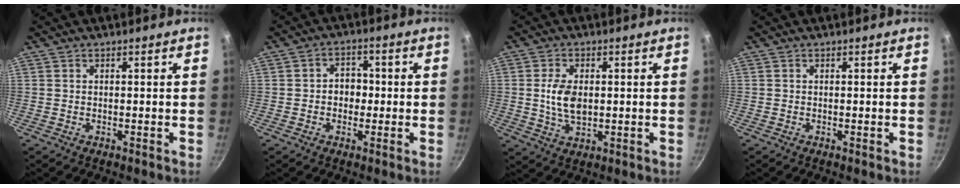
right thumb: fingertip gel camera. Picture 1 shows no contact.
{"total": 4.7, "force": [-0.5, 3.9, 2.6], "torque": [-0.008, 0.013, -0.011]}
{"total": 6.7, "force": [0.3, 4.0, 5.4], "torque": [-0.099, -0.005, 0.006]}
{"total": 0.0}